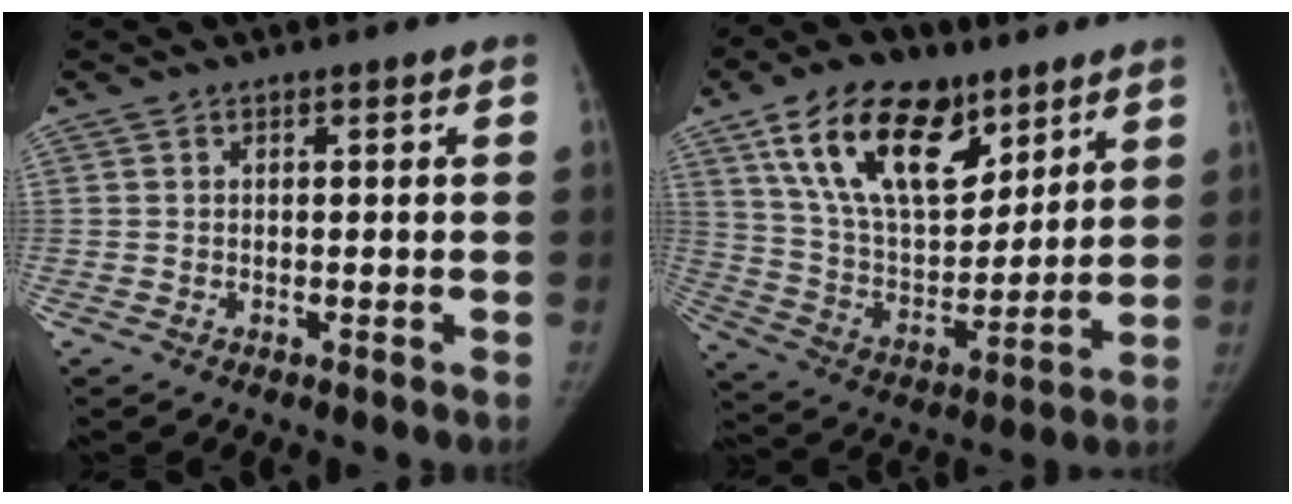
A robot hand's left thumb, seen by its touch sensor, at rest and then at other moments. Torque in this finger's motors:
{"motor_torque": [0.49, 0.23, 1.75, -1.03, 0.20]}